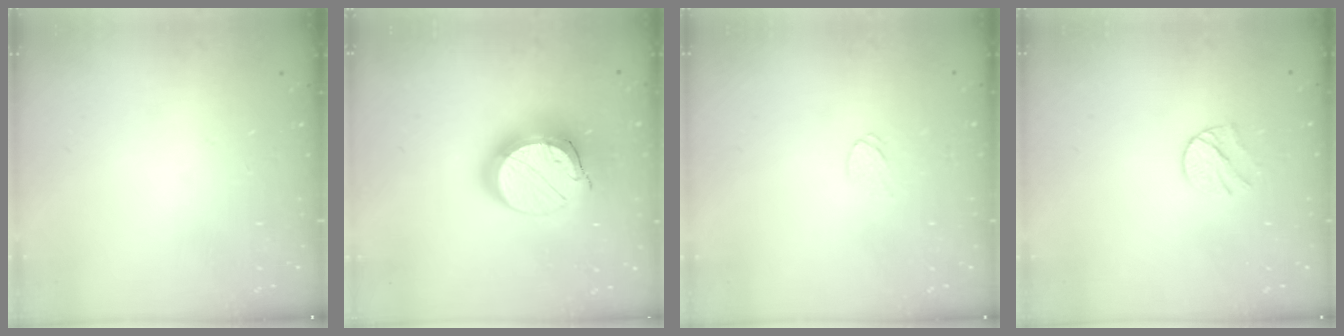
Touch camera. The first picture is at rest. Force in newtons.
{"total": 18.5, "press": 18.5, "slide": 1.3}
{"total": 3.4, "press": 3.4, "slide": 0.2}
{"total": 6.4, "press": 6.4, "slide": 0.6}